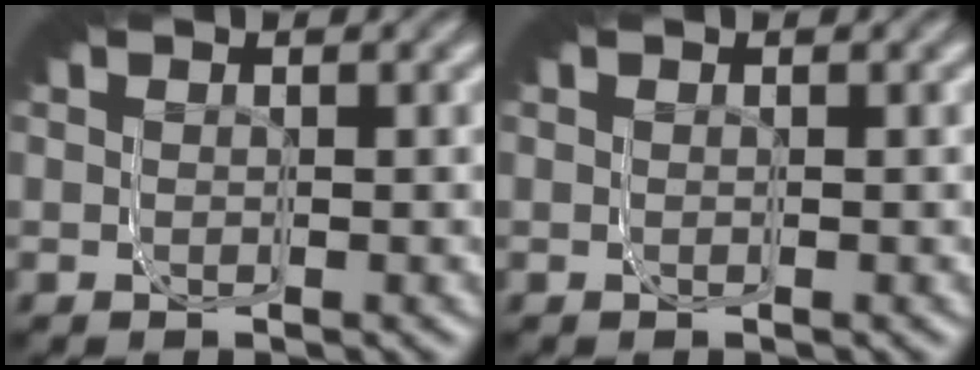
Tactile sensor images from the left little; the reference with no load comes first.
{"total": 0.0}